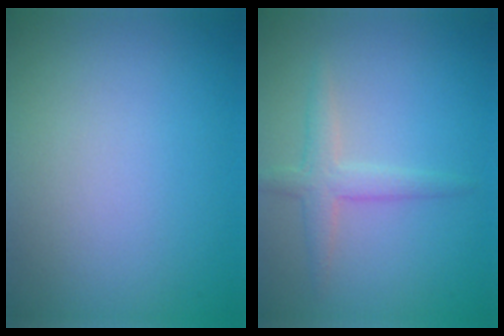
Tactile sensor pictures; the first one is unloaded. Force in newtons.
{"total": 2.5, "press": 2.4, "slide": 0.3}